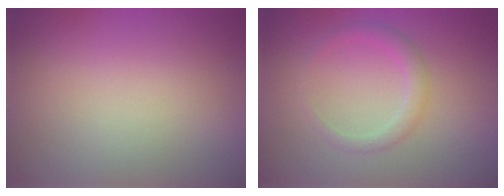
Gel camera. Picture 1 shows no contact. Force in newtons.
{"total": 1.9, "press": 1.9, "slide": 0.2}